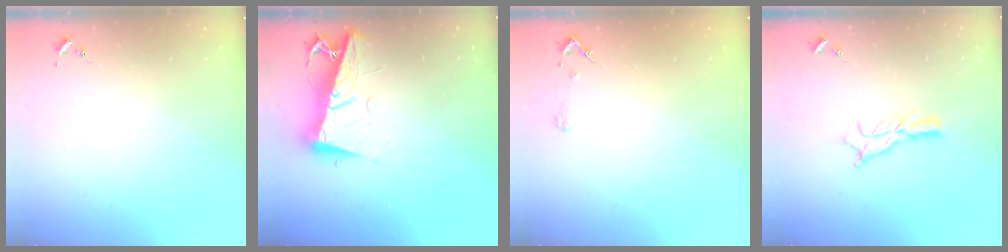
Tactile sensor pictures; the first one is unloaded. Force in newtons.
{"total": 11.9, "press": 11.8, "slide": 1.4}
{"total": 2.3, "press": 2.3, "slide": 0.2}
{"total": 9.4, "press": 9.4, "slide": 0.5}